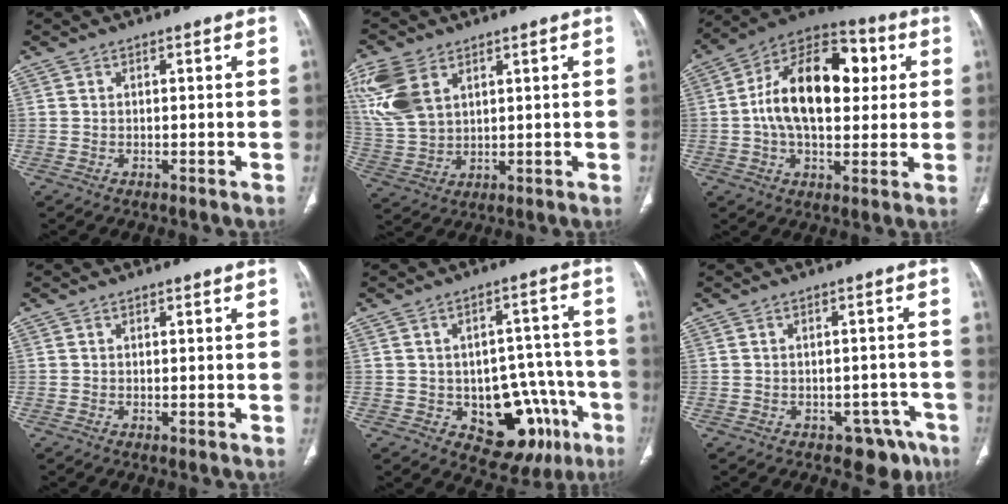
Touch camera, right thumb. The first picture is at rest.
{"total": 12.1, "force": [5.6, 7.4, 7.8], "torque": [-0.180, -0.009, 0.126]}
{"total": 20.6, "force": [2.8, 12.1, 16.4], "torque": [-0.243, 0.022, 0.037]}
{"total": 0.0}
{"total": 16.0, "force": [-6.4, 9.8, 10.8], "torque": [-0.085, 0.045, -0.071]}
{"total": 6.4, "force": [-4.3, 4.3, 2.2], "torque": [0.000, 0.031, -0.053]}